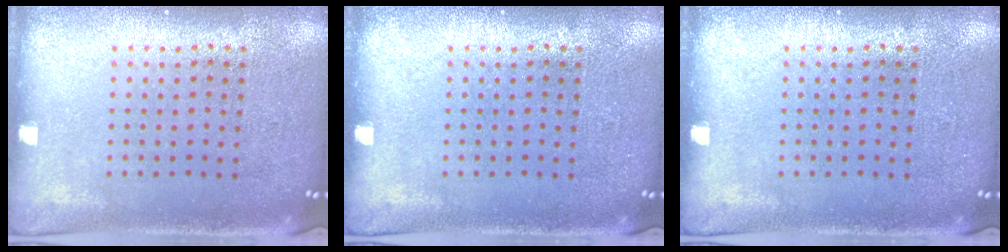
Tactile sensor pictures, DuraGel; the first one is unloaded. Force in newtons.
{"total": 0.0}
{"total": 0.0}